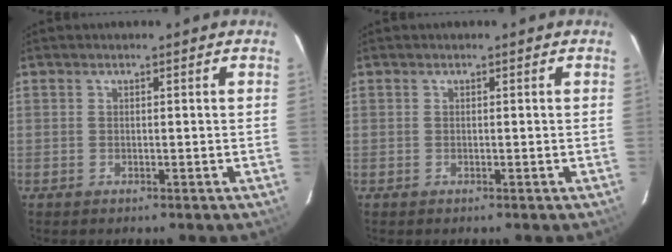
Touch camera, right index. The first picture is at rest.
{"total": 0.0}